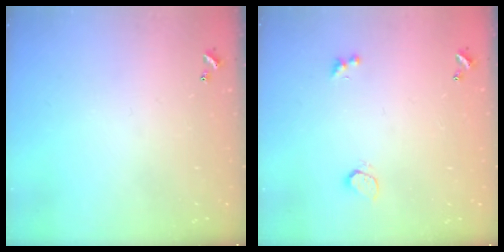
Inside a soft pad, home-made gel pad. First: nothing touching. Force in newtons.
{"total": 2.1, "press": 1.8, "slide": 1.2}